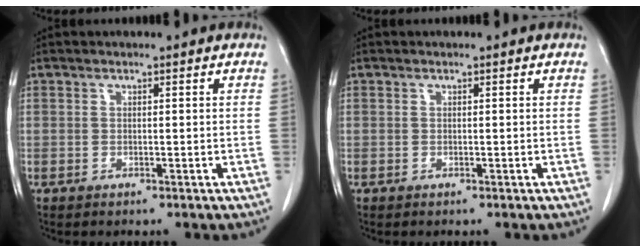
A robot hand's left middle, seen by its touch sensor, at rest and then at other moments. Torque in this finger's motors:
{"motor_torque": [0.00, 0.00, 0.02, 0.00]}